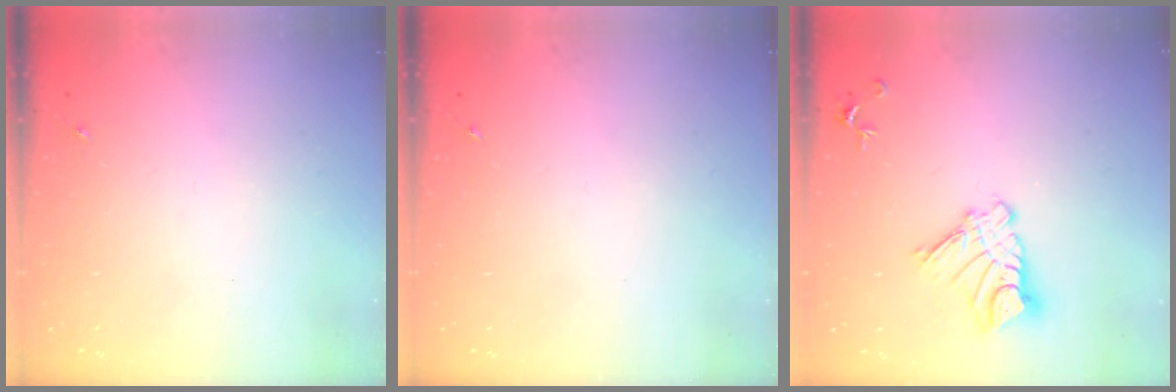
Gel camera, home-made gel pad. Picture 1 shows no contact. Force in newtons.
{"total": 0.0}
{"total": 11.1, "press": 11.0, "slide": 1.1}